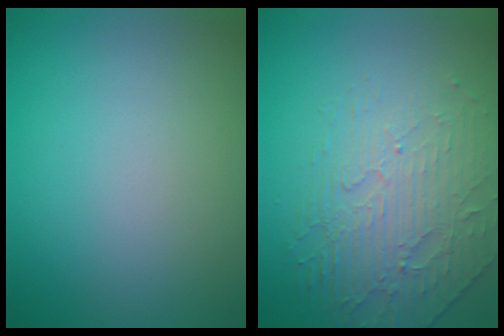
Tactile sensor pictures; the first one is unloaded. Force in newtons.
{"total": 4.1, "press": 3.7, "slide": 1.8}